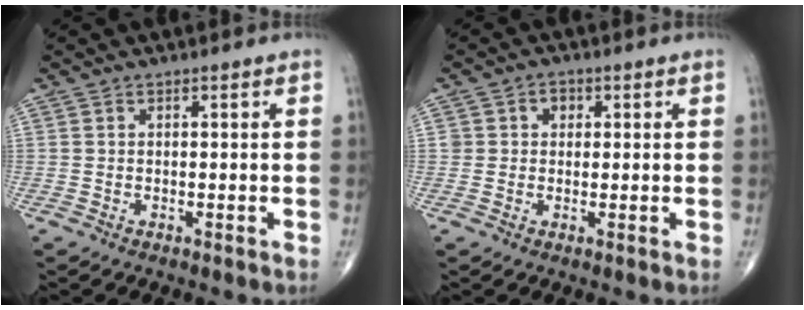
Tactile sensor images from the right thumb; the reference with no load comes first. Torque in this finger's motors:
{"motor_torque": [-0.06, 0.19, 0.35, 0.20, 0.00]}